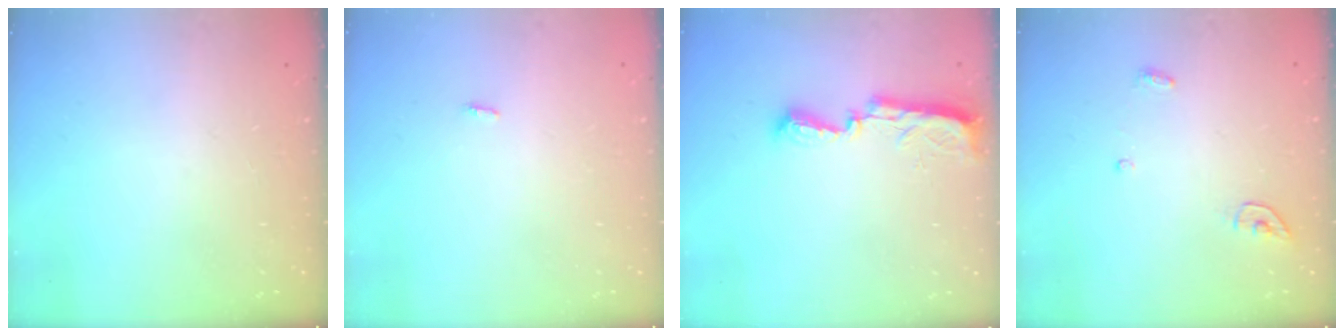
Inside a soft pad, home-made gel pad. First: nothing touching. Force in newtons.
{"total": 2.8, "press": 1.8, "slide": 2.2}
{"total": 7.8, "press": 7.8, "slide": 0.8}
{"total": 3.8, "press": 3.7, "slide": 0.3}